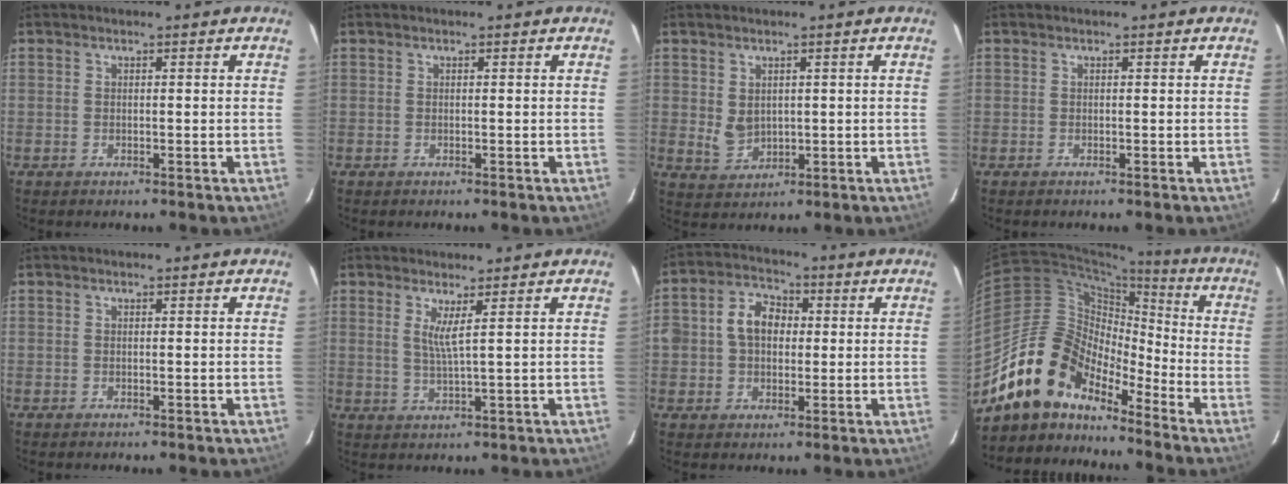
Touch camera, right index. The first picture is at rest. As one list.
[{"total": 0.0}, {"total": 3.9, "force": [0.9, 3.1, 2.1], "torque": [-0.037, -0.001, 0.029]}, {"total": 0.0}, {"total": 0.0}, {"total": 3.1, "force": [1.5, -0.6, 2.6], "torque": [-0.052, -0.012, 0.025]}, {"total": 8.1, "force": [0.7, 6.3, 5.0], "torque": [-0.100, 0.029, 0.011]}, {"total": 14.7, "force": [-12.3, 6.5, 4.9], "torque": [-0.095, 0.025, -0.235]}]